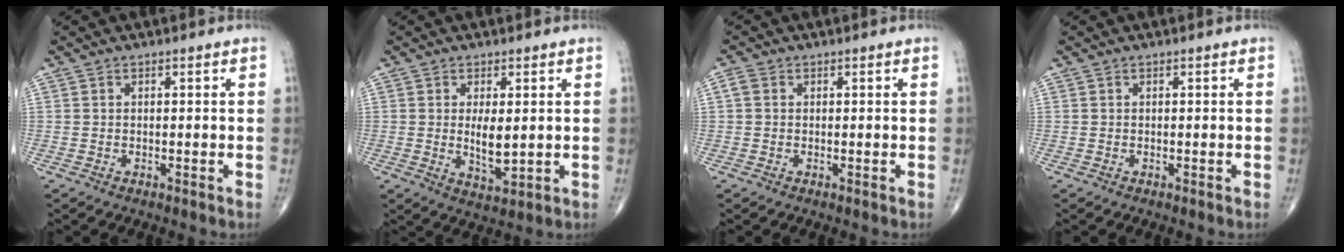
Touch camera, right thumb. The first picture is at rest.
{"total": 5.5, "force": [0.5, 2.2, 5.0], "torque": [-0.079, -0.015, 0.015]}
{"total": 1.6, "force": [0.3, 1.3, 0.9], "torque": [-0.019, 0.007, 0.004]}
{"total": 0.0}